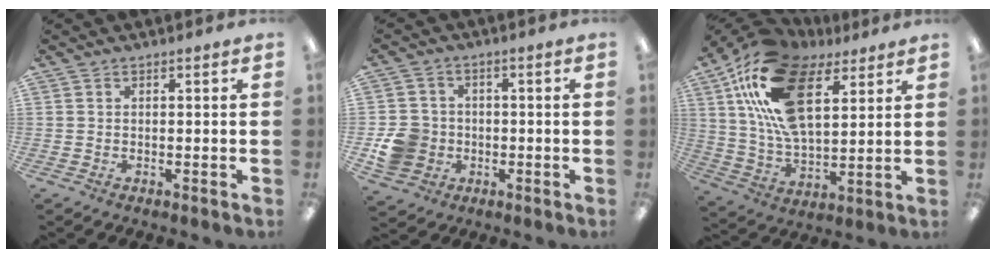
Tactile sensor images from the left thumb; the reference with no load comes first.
{"total": 8.6, "force": [-1.9, 7.9, 2.8], "torque": [-0.065, 0.017, -0.031]}
{"total": 22.9, "force": [11.0, 12.1, 16.0], "torque": [-0.317, -0.034, 0.193]}